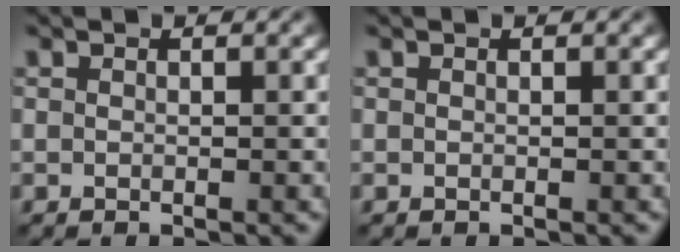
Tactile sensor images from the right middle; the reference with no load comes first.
{"total": 0.0}